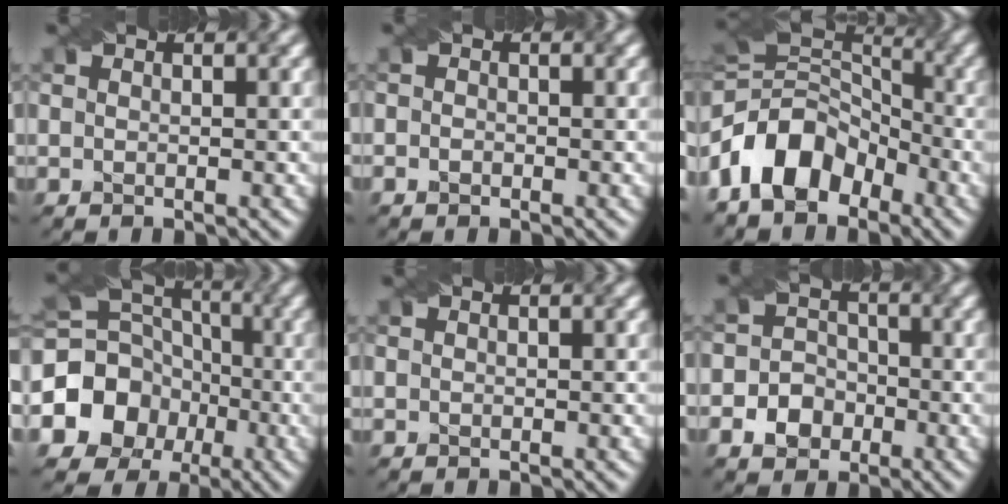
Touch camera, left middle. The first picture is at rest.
{"total": 0.6, "force": [-0.5, 0.3, 0.1], "torque": [-0.003, -0.001, -0.010]}
{"total": 8.2, "force": [-4.4, 5.2, 4.7], "torque": [-0.076, 0.017, -0.098]}
{"total": 10.1, "force": [-3.1, 8.9, 3.6], "torque": [-0.072, -0.008, -0.075]}
{"total": 0.0}
{"total": 4.4, "force": [-2.1, 3.7, 1.2], "torque": [0.002, 0.006, -0.052]}